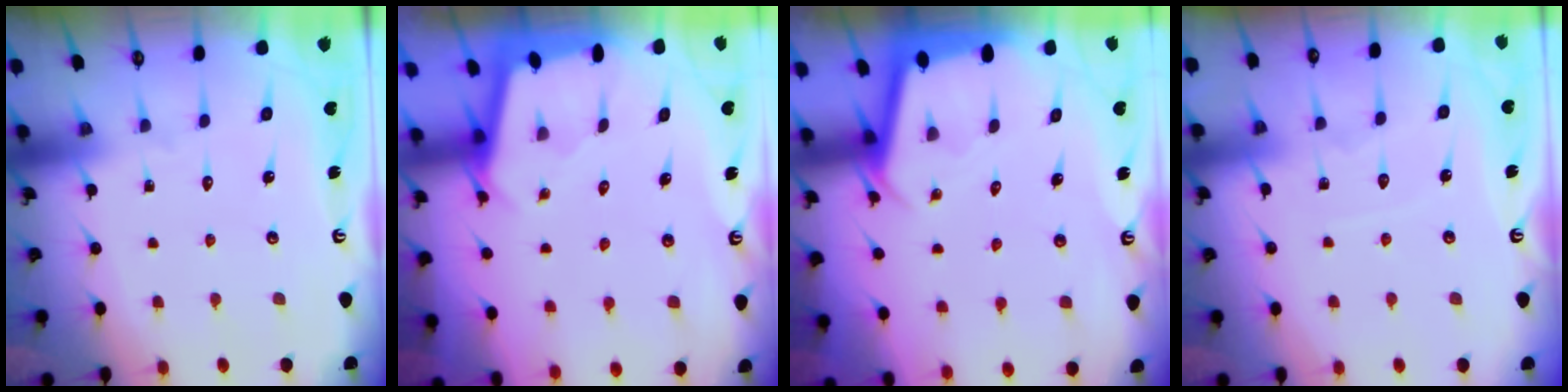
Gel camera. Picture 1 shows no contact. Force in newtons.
{"total": 1.8, "press": 1.8, "slide": 0.2}
{"total": 2.3, "press": 2.3, "slide": 0.1}
{"total": 5.8, "press": 5.8, "slide": 0.6}